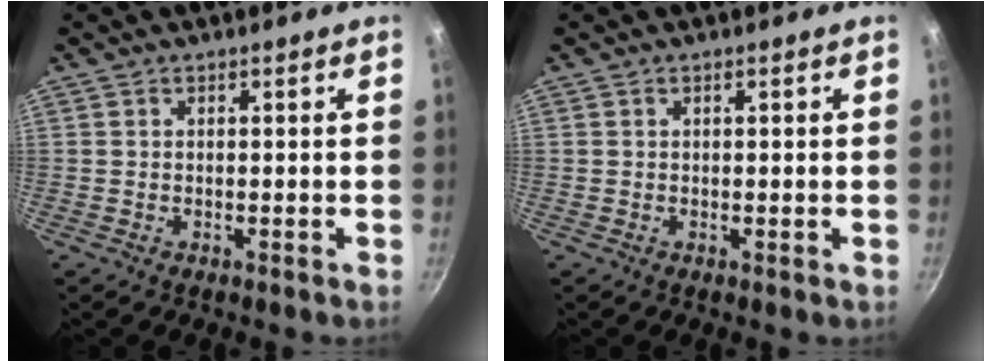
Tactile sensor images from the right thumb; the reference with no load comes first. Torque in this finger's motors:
{"motor_torque": [0.88, 0.10, -0.60, 0.00, -0.09]}